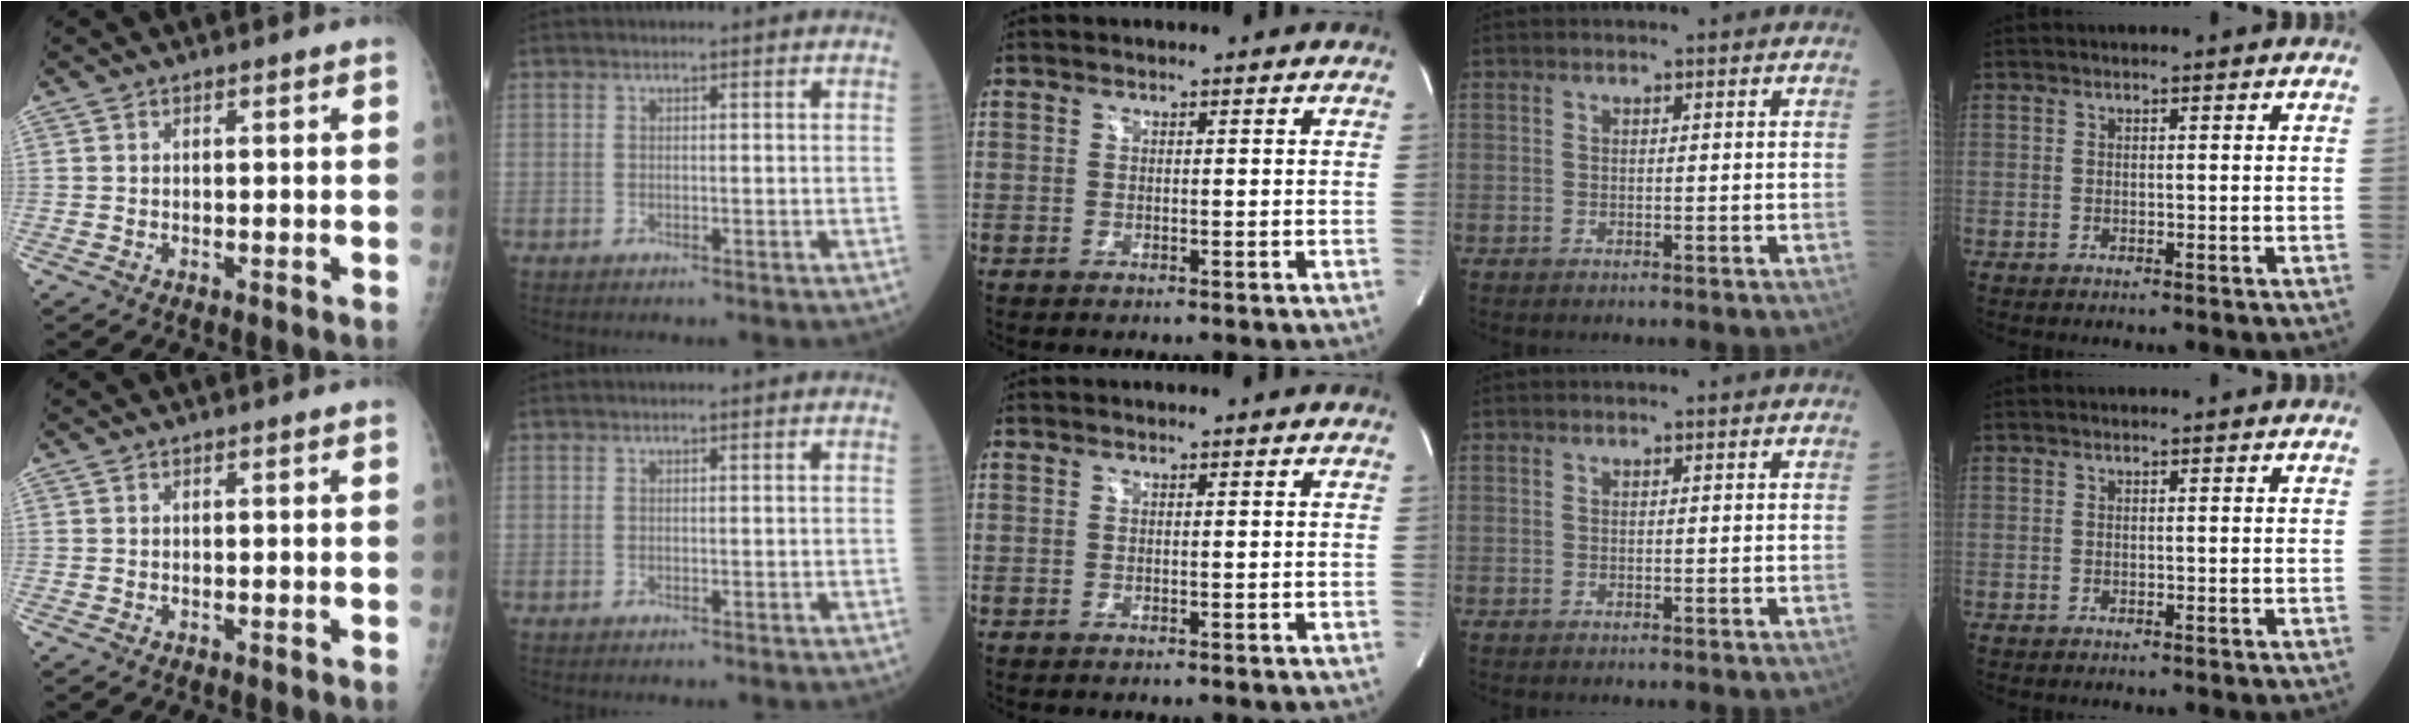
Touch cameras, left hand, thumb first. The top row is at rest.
{}